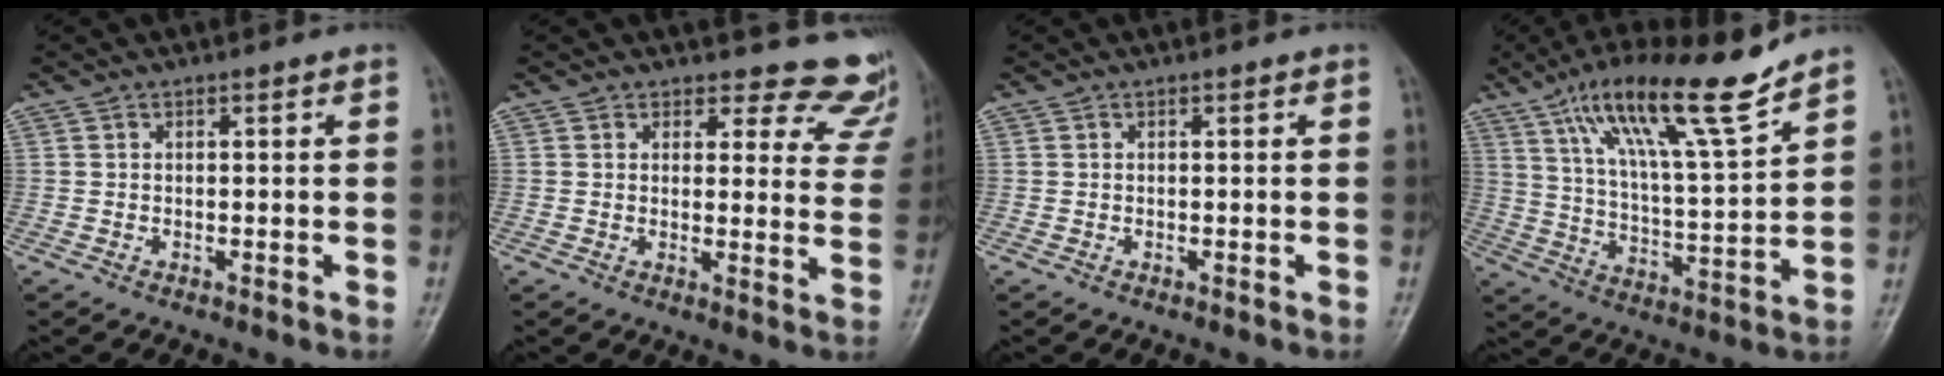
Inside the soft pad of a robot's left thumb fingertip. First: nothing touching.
{"total": 12.2, "force": [11.4, 4.4, 0.3], "torque": [0.058, -0.098, 0.094]}
{"total": 0.0}
{"total": 17.4, "force": [12.1, 2.2, 12.3], "torque": [-0.198, -0.058, 0.212]}